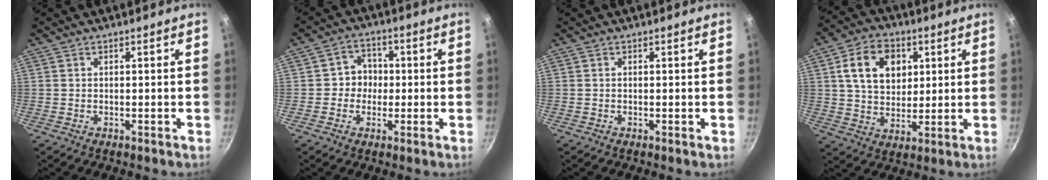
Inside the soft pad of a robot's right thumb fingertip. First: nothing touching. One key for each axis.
{"total": 5.2, "fx": -0.4, "fy": 4.9, "fz": 1.7, "tx": 0.016, "ty": 0.013, "tz": -0.017}
{"total": 0.0}
{"total": 12.7, "fx": 3.7, "fy": 9.4, "fz": 7.7, "tx": -0.104, "ty": -0.002, "tz": 0.059}